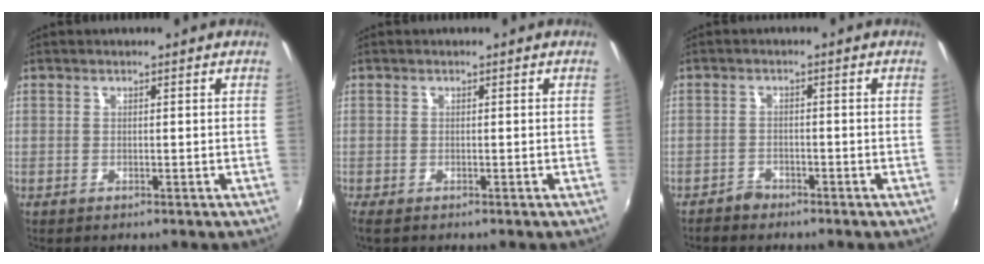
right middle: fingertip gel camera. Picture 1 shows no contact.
{"total": 1.5, "force": [-1.1, 0.4, 1.0], "torque": [-0.020, -0.007, -0.019]}
{"total": 2.5, "force": [-2.3, 1.0, 0.3], "torque": [-0.013, 0.001, -0.043]}